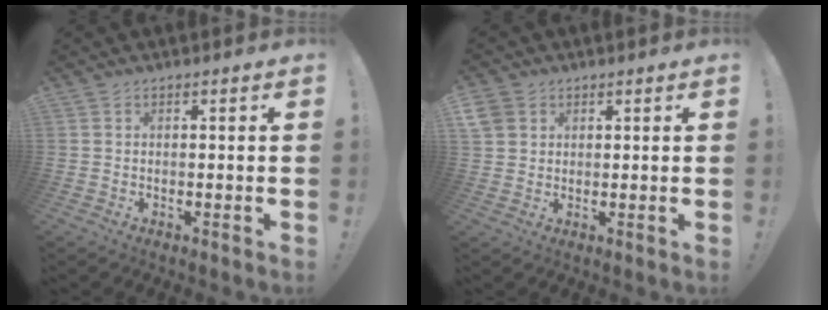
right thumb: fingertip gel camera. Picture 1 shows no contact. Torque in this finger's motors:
{"motor_torque": [0.00, 0.00, 0.00, 0.04, 0.01]}